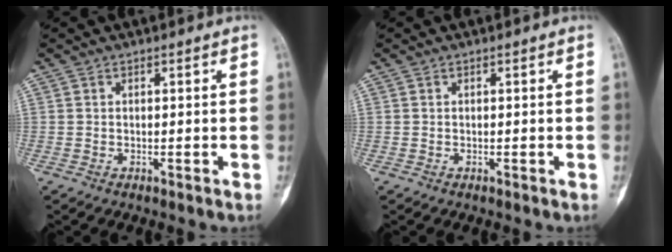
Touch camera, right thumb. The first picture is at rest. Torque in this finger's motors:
{"motor_torque": [0.00, 0.00, 0.05, -0.05, 0.00]}